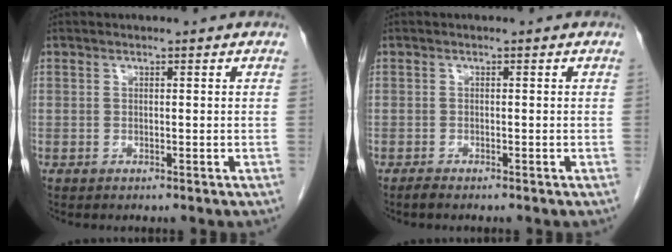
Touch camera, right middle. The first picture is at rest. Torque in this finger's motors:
{"motor_torque": [0.34, -0.20, 0.01, 0.01]}